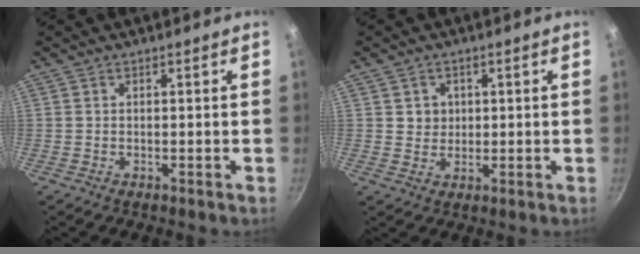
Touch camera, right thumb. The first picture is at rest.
{"total": 3.3, "force": [0.8, 3.0, 0.9], "torque": [0.005, 0.001, 0.013]}